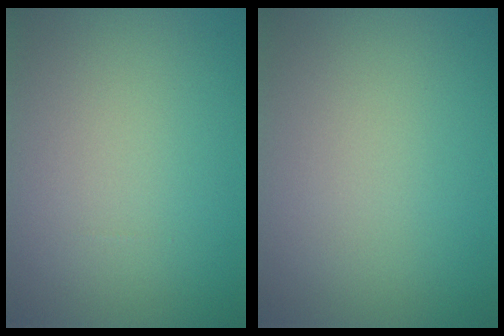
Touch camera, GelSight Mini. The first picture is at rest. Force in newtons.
{"total": 0.0}